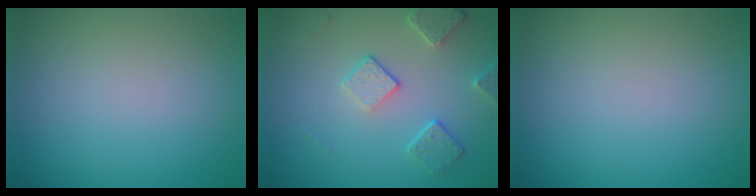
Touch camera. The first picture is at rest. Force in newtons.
{"total": 2.9, "press": 2.8, "slide": 0.9}
{"total": 0.0}